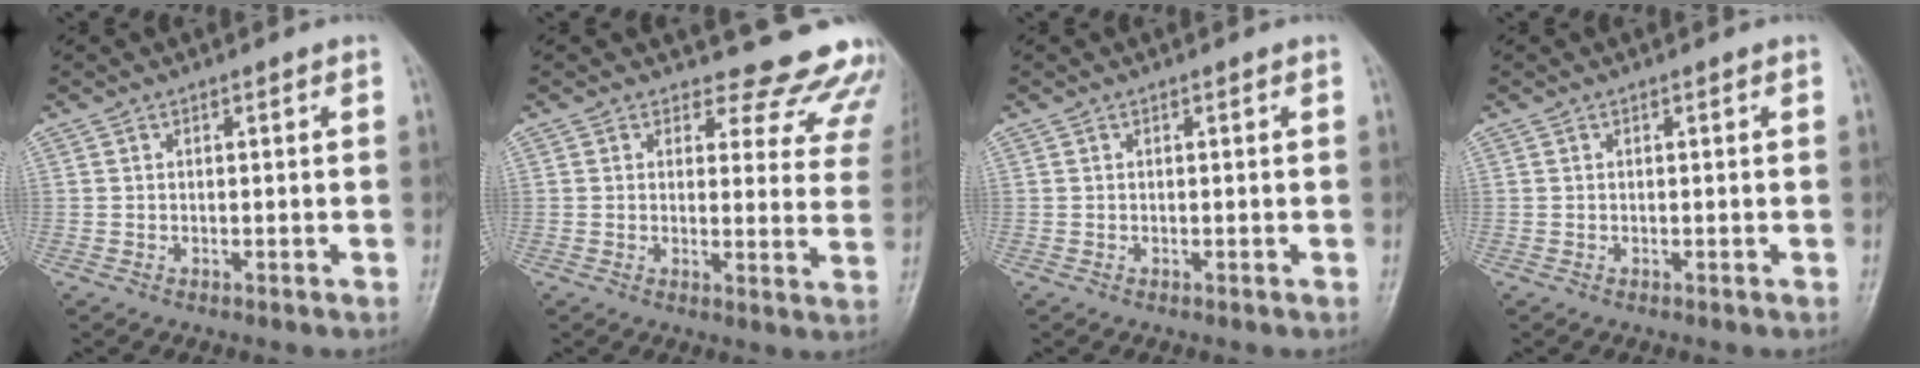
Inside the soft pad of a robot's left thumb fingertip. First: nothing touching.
{"total": 14.2, "force": [13.1, 5.1, 2.0], "torque": [0.029, -0.115, 0.120]}
{"total": 0.0}
{"total": 0.0}